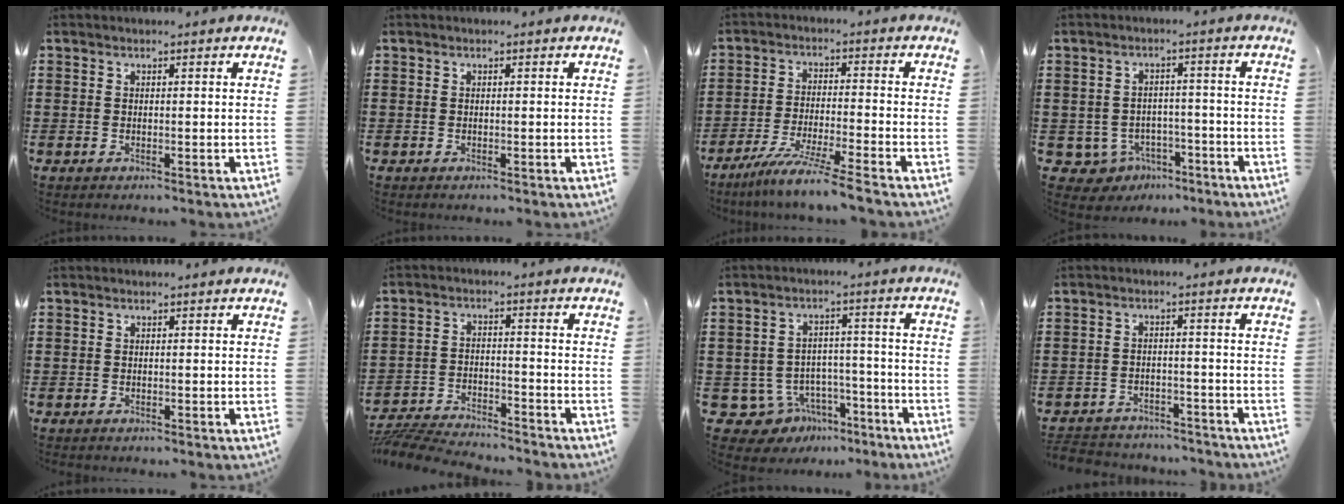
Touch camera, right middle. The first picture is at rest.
{"total": 0.0}
{"total": 6.9, "force": [-5.9, -1.1, 3.5], "torque": [-0.070, -0.026, -0.111]}
{"total": 4.0, "force": [-3.1, 2.4, 0.9], "torque": [-0.033, 0.004, -0.061]}
{"total": 0.0}
{"total": 6.0, "force": [-5.9, 0.3, 1.0], "torque": [-0.031, 0.003, -0.120]}
{"total": 6.7, "force": [-5.0, 4.1, 1.8], "torque": [-0.055, 0.019, -0.095]}
{"total": 3.4, "force": [-3.3, 0.5, 0.0], "torque": [-0.006, 0.000, -0.071]}